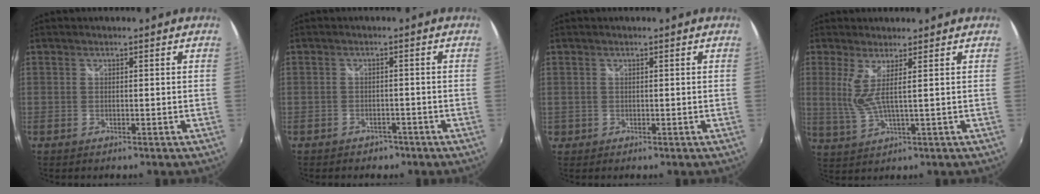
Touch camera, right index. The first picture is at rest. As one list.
[{"total": 3.8, "force": [-2.8, 2.4, 0.9], "torque": [-0.021, -0.004, -0.039]}, {"total": 1.2, "force": [-0.1, 1.2, 0.0], "torque": [0.001, 0.001, 0.000]}, {"total": 4.7, "force": [1.5, -0.2, 4.4], "torque": [-0.096, -0.013, 0.033]}]